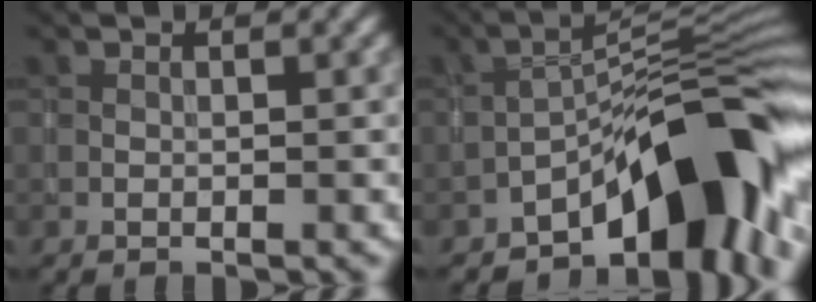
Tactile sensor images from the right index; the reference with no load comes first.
{"total": 11.1, "force": [-6.1, 4.1, 8.3], "torque": [-0.093, 0.021, -0.111]}